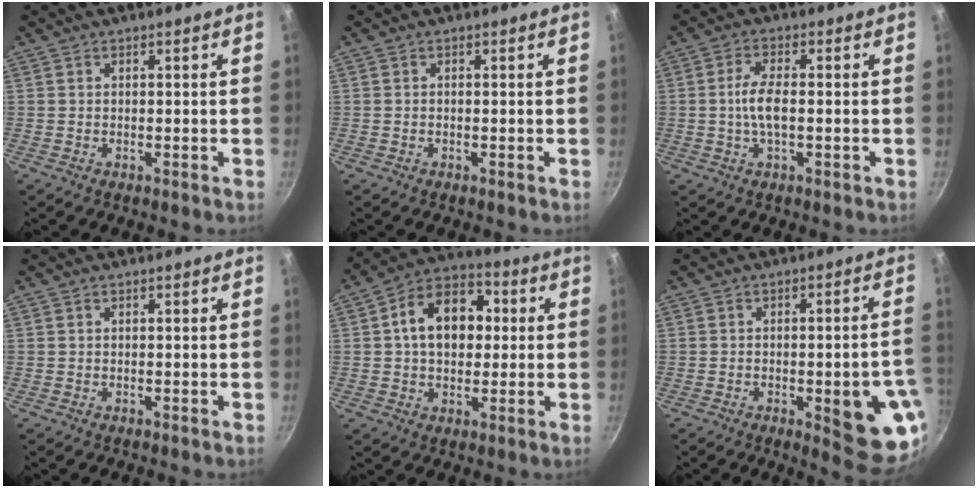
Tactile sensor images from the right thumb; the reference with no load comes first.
{"total": 0.0}
{"total": 5.5, "force": [-0.4, 2.0, 5.1], "torque": [-0.107, 0.009, -0.014]}
{"total": 0.0}
{"total": 14.1, "force": [1.9, 10.0, 9.8], "torque": [-0.115, 0.024, 0.015]}
{"total": 14.2, "force": [-3.9, 4.4, 13.0], "torque": [-0.123, 0.011, -0.044]}